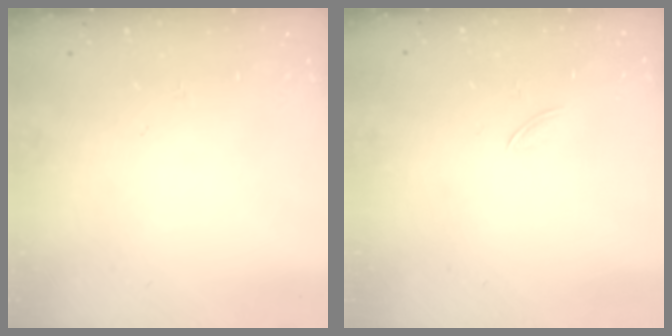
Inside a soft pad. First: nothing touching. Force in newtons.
{"total": 1.7, "press": 1.7, "slide": 0.5}